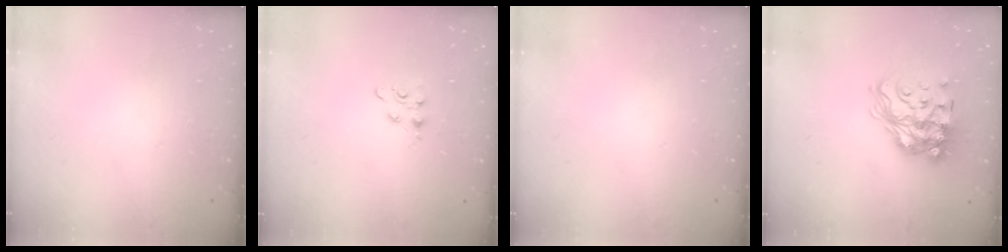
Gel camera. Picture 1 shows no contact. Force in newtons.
{"total": 3.9, "press": 3.9, "slide": 0.5}
{"total": 0.0}
{"total": 18.4, "press": 18.4, "slide": 1.5}